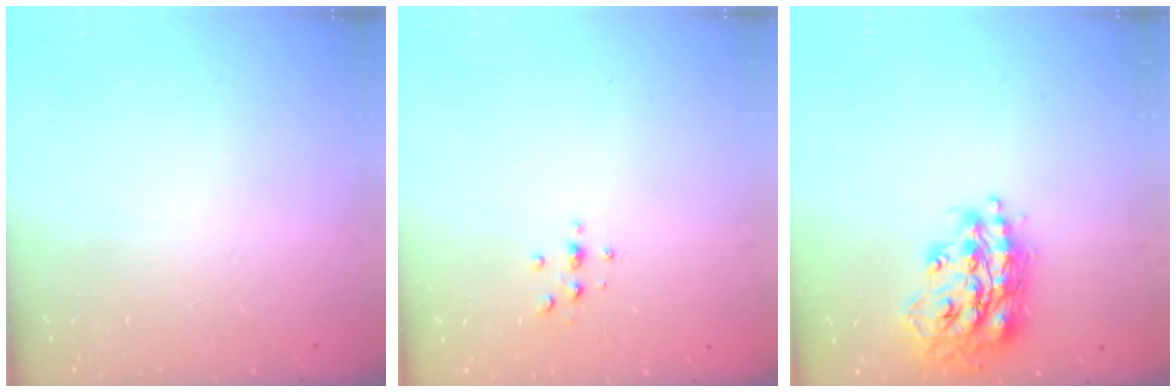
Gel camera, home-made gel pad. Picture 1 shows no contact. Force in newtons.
{"total": 2.2, "press": 2.1, "slide": 0.2}
{"total": 17.5, "press": 17.5, "slide": 1.2}